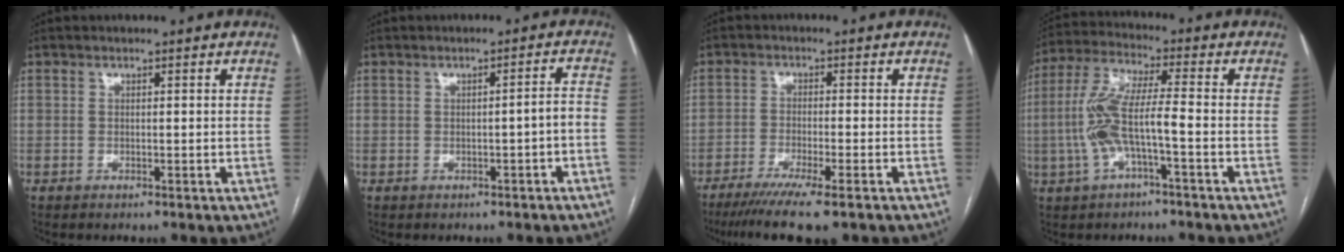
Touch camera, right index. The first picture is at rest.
{"total": 2.5, "force": [-1.0, 0.2, 2.3], "torque": [-0.027, 0.009, -0.014]}
{"total": 9.4, "force": [-6.8, 0.4, 6.5], "torque": [-0.101, -0.021, -0.104]}
{"total": 9.4, "force": [-2.2, 1.4, 9.1], "torque": [-0.204, 0.019, -0.045]}